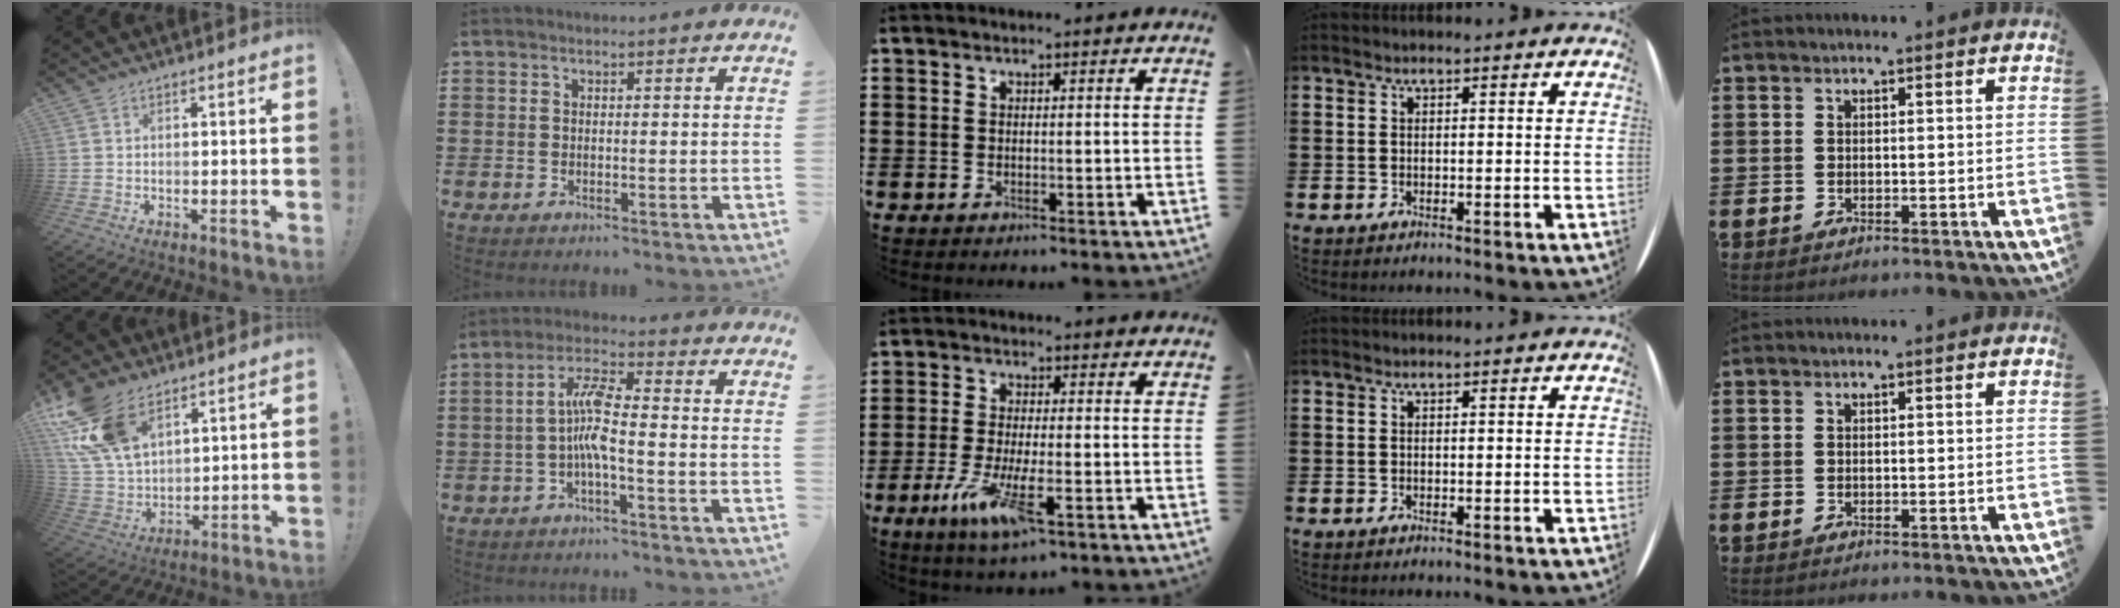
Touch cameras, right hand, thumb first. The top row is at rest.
{"thumb": {"total": 18.2, "force": [10.7, 10.4, 10.4], "torque": [-0.227, -0.049, 0.203]}, "index": {"total": 6.3, "force": [-1.4, 1.4, 6.0], "torque": [-0.131, 0.000, -0.033]}, "middle": {"total": 7.9, "force": [-3.4, 1.9, 6.9], "torque": [-0.148, -0.016, -0.062]}}